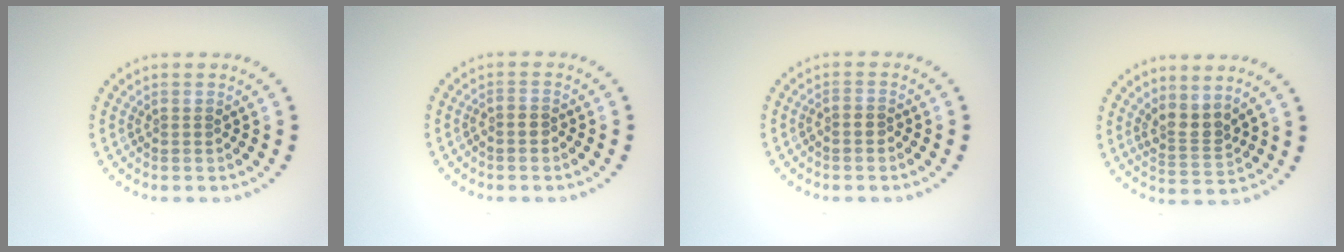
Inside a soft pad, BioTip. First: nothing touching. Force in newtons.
{"total": 0.8, "press": 0.6, "slide": 0.5}
{"total": 0.8, "press": 0.6, "slide": 0.5}
{"total": 2.6, "press": 2.0, "slide": 1.6}